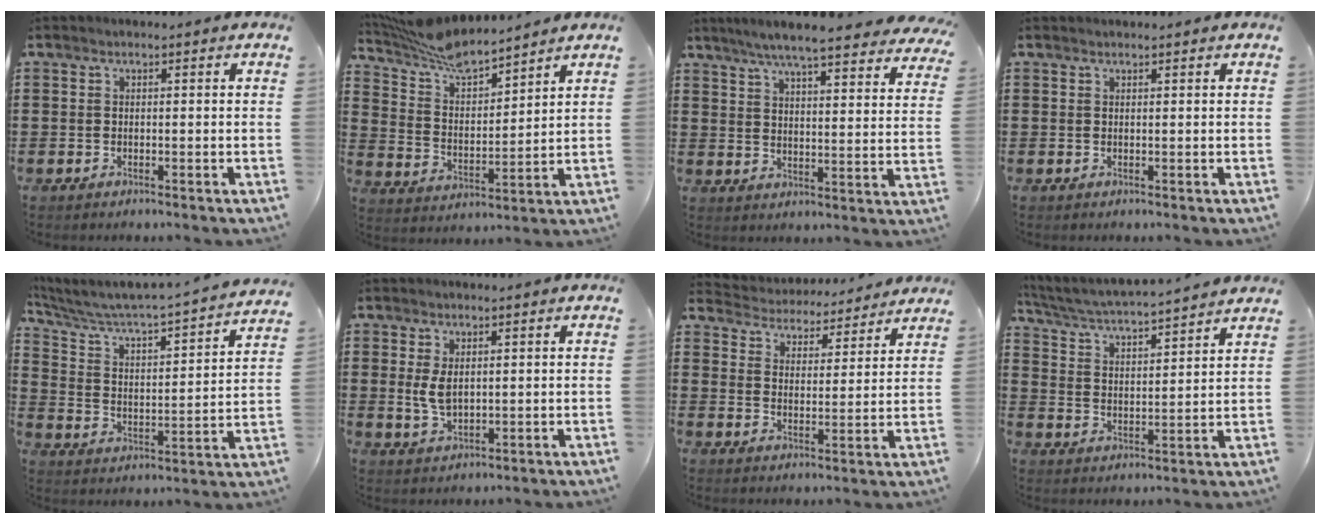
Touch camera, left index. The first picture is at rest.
{"total": 7.8, "force": [7.3, 0.9, 2.6], "torque": [-0.081, -0.039, 0.129]}
{"total": 6.8, "force": [6.1, -0.3, 3.1], "torque": [-0.082, -0.029, 0.105]}
{"total": 0.6, "force": [0.5, 0.0, 0.2], "torque": [-0.004, -0.001, 0.012]}
{"total": 3.3, "force": [3.0, 0.1, 1.3], "torque": [-0.047, -0.040, 0.036]}
{"total": 3.7, "force": [0.9, 2.0, 3.0], "torque": [-0.078, -0.002, 0.012]}
{"total": 4.2, "force": [4.2, 0.3, -0.3], "torque": [-0.022, -0.037, 0.068]}
{"total": 3.9, "force": [3.7, -0.4, 1.0], "torque": [-0.041, -0.035, 0.055]}